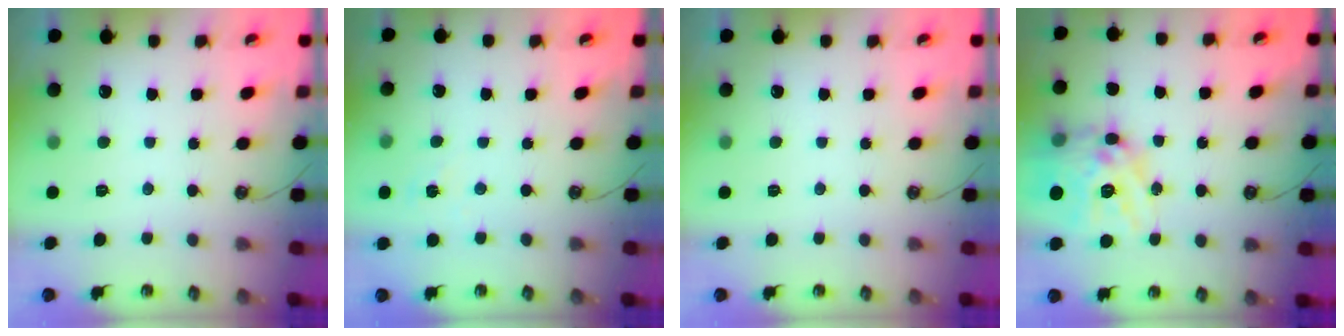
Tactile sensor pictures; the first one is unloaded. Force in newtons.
{"total": 3.2, "press": 3.2, "slide": 0.3}
{"total": 0.0}
{"total": 19.1, "press": 19.0, "slide": 1.8}